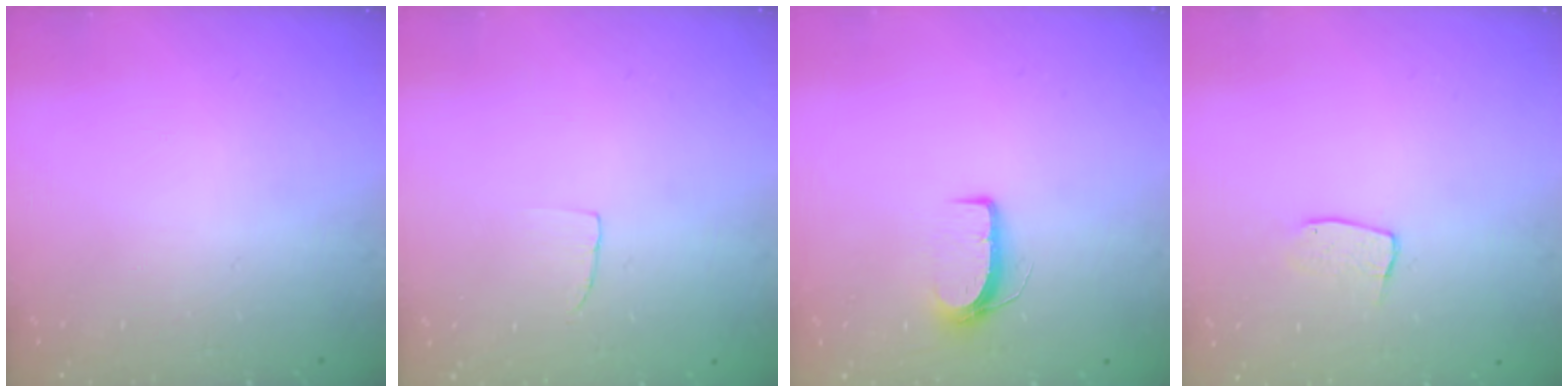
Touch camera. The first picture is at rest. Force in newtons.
{"total": 2.7, "press": 2.7, "slide": 0.2}
{"total": 7.0, "press": 7.0, "slide": 0.6}
{"total": 5.9, "press": 5.9, "slide": 0.3}